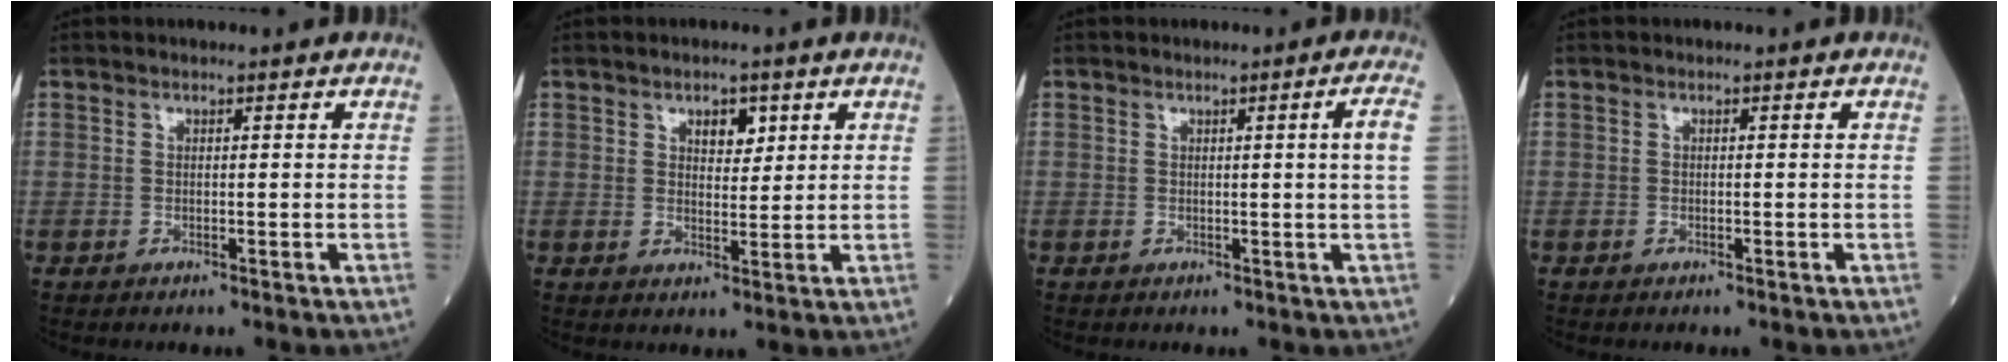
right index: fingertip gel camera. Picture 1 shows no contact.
{"total": 3.3, "force": [1.7, 1.7, 2.3], "torque": [-0.032, 0.000, 0.027]}
{"total": 2.6, "force": [0.3, -0.9, 2.4], "torque": [-0.035, -0.004, 0.008]}
{"total": 0.0}